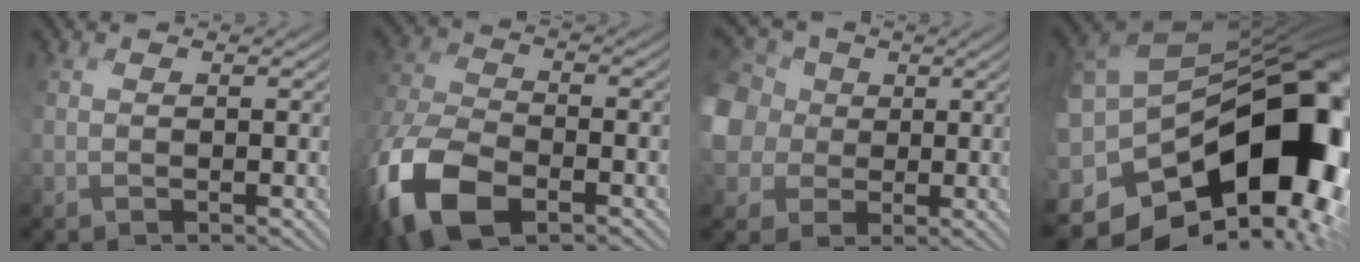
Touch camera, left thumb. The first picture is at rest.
{"total": 13.7, "force": [-7.5, 7.5, 8.7], "torque": [-0.240, -0.046, -0.146]}
{"total": 10.3, "force": [0.7, 9.3, 4.4], "torque": [-0.182, -0.011, -0.003]}
{"total": 18.7, "force": [-3.4, 12.2, 13.7], "torque": [-0.242, -0.040, -0.034]}